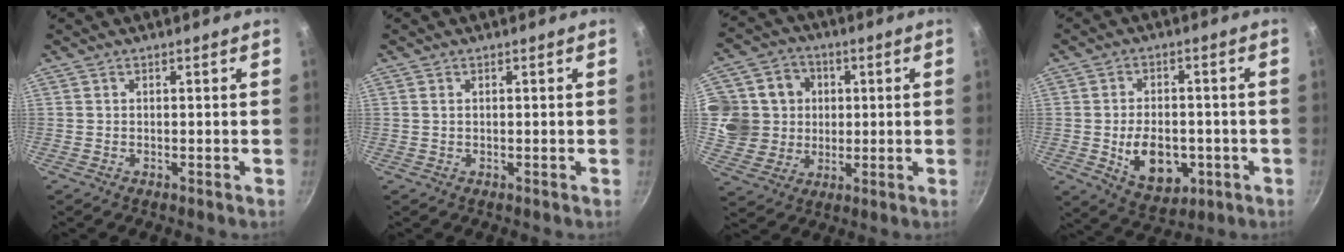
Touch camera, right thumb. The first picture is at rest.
{"total": 0.5, "force": [0.2, 0.3, 0.4], "torque": [-0.008, 0.001, 0.003]}
{"total": 13.4, "force": [1.8, 12.6, 4.1], "torque": [-0.048, 0.008, 0.030]}
{"total": 11.4, "force": [-2.6, 7.5, 8.2], "torque": [-0.101, 0.000, -0.026]}